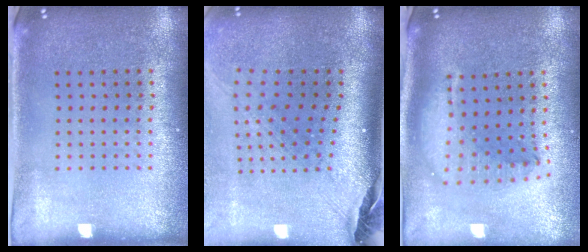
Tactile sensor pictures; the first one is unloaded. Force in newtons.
{"total": 2.7, "press": 1.9, "slide": 1.9}
{"total": 2.2, "press": 1.7, "slide": 1.4}